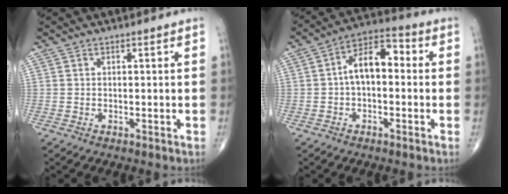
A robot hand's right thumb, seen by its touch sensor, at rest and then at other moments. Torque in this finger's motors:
{"motor_torque": [1.33, 1.50, 1.12, -0.05, 0.04]}